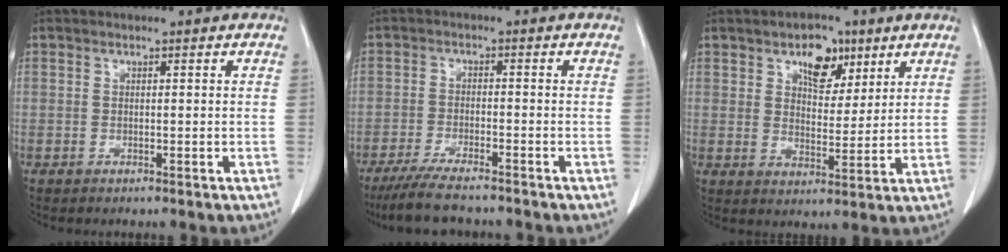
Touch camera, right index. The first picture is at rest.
{"total": 8.4, "force": [-7.2, 0.8, 4.3], "torque": [-0.079, -0.023, -0.119]}
{"total": 7.1, "force": [4.1, 4.0, 4.2], "torque": [-0.065, 0.008, 0.068]}